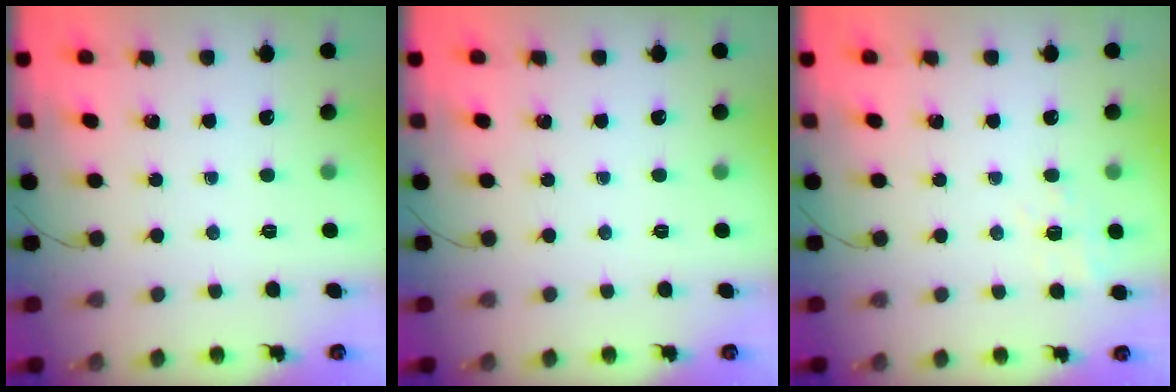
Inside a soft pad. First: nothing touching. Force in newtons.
{"total": 0.0}
{"total": 7.6, "press": 7.3, "slide": 1.9}